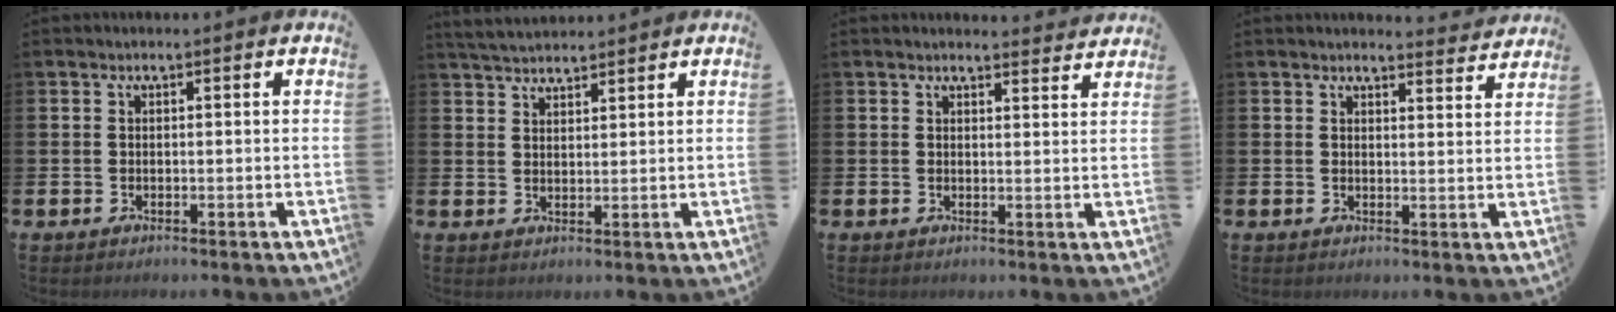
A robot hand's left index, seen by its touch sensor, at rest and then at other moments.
{"total": 3.8, "force": [3.7, 0.6, 0.5], "torque": [-0.015, -0.015, 0.068]}
{"total": 2.5, "force": [2.5, 0.3, -0.1], "torque": [0.005, -0.018, 0.044]}
{"total": 3.2, "force": [3.2, 0.2, 0.0], "torque": [0.010, -0.025, 0.054]}